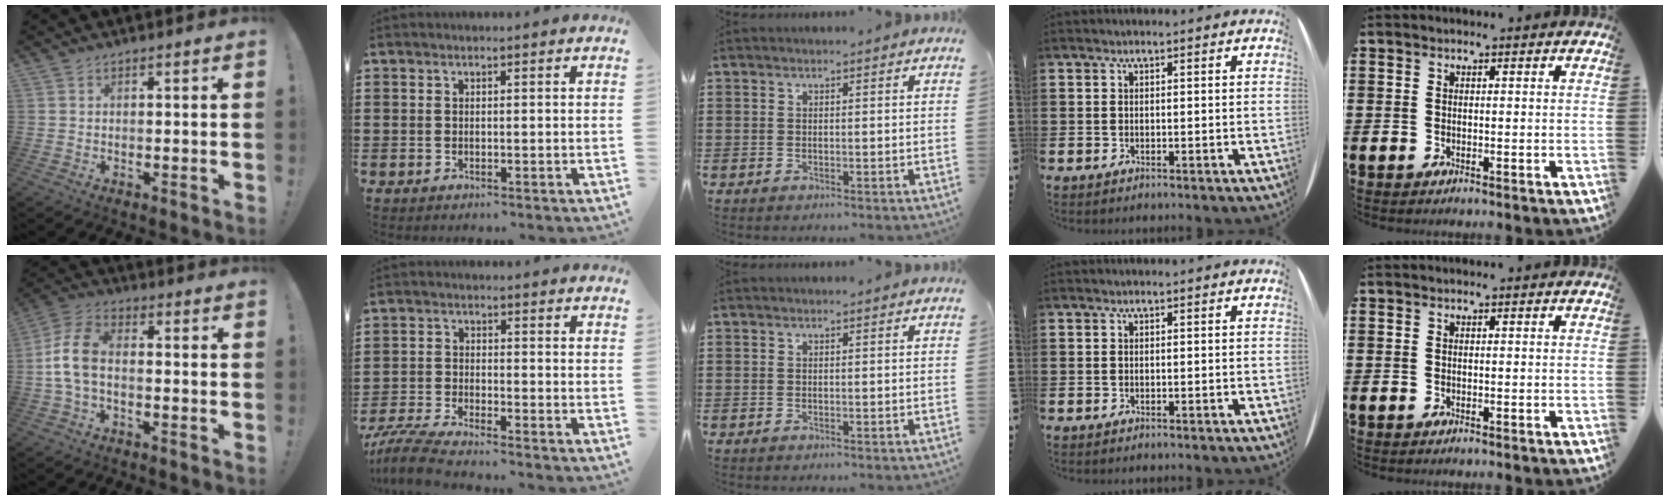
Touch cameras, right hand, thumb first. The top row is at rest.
{"thumb": {"total": 9.5, "force": [-0.8, 5.4, 7.7], "torque": [-0.171, 0.010, -0.008]}, "index": {"total": 5.0, "force": [-4.7, -0.2, 1.7], "torque": [-0.056, -0.018, -0.098]}}